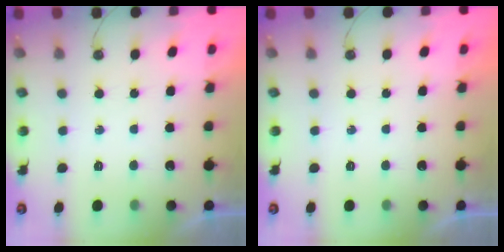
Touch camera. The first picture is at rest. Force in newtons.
{"total": 0.0}